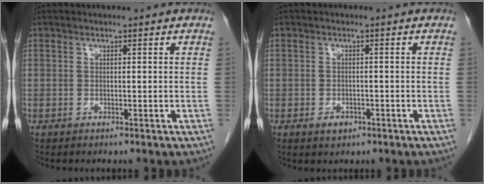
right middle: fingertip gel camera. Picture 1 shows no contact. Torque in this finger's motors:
{"motor_torque": [0.52, -0.29, -0.03, 0.00]}